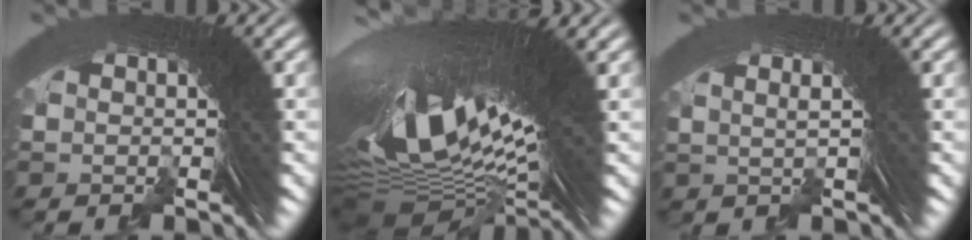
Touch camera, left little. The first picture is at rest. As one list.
[{"total": 22.1, "force": [2.7, 10.2, 19.5], "torque": [-0.341, -0.020, 0.060]}, {"total": 3.0, "force": [1.5, -0.2, 2.6], "torque": [-0.026, 0.012, 0.022]}]